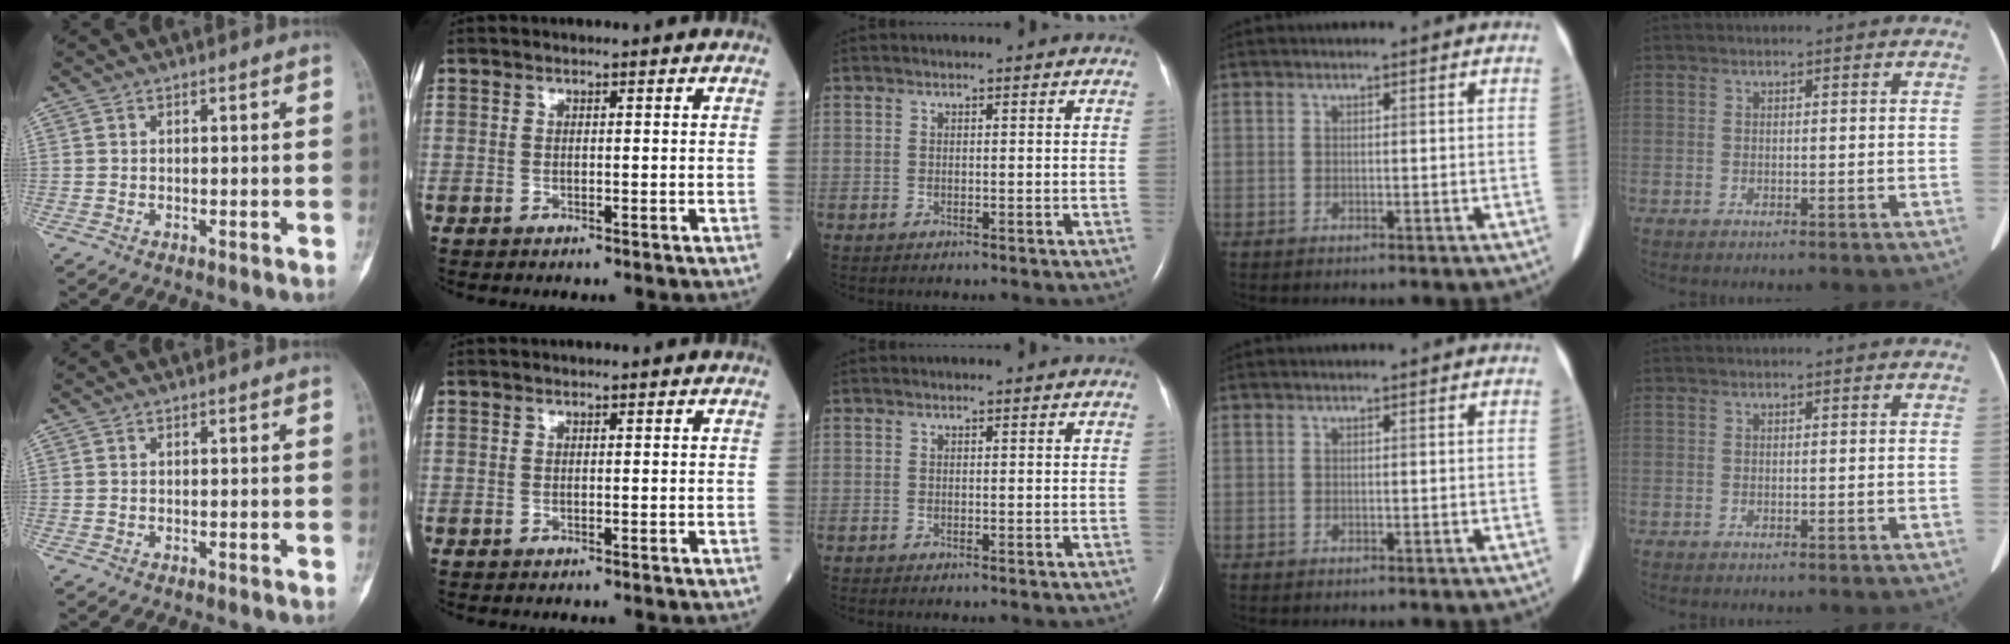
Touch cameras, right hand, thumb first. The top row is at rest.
{}